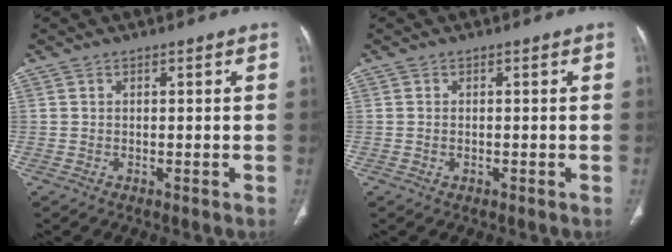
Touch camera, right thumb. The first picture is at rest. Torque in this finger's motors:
{"motor_torque": [-0.47, -0.19, -0.53, 0.12, -0.06]}